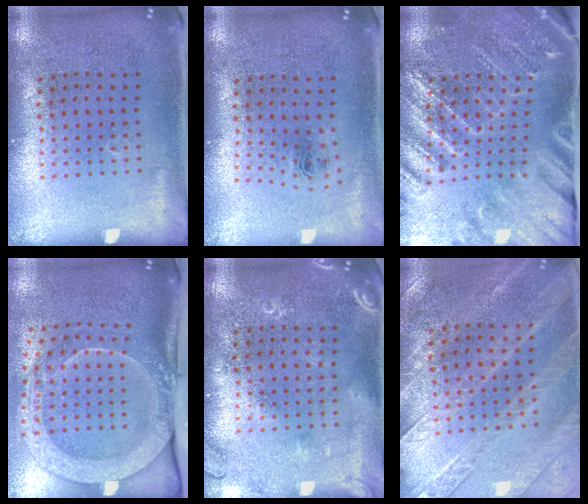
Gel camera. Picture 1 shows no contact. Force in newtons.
{"total": 0.8, "press": 0.3, "slide": 0.7}
{"total": 3.1, "press": 3.0, "slide": 0.7}
{"total": 2.9, "press": 2.1, "slide": 2.0}
{"total": 2.5, "press": 2.4, "slide": 0.5}
{"total": 2.8, "press": 2.6, "slide": 0.9}